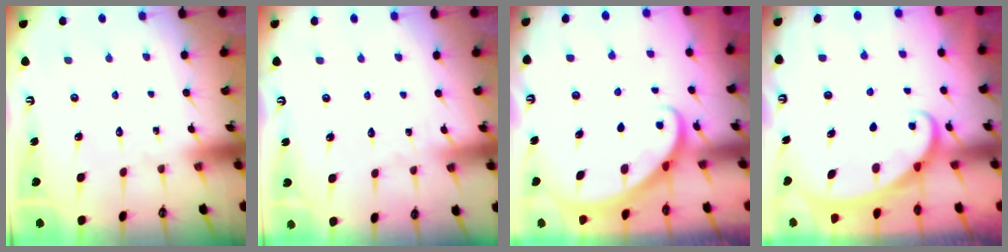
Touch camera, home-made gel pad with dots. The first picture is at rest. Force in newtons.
{"total": 2.0, "press": 2.0, "slide": 0.2}
{"total": 2.9, "press": 2.9, "slide": 0.2}
{"total": 2.1, "press": 2.1, "slide": 0.1}